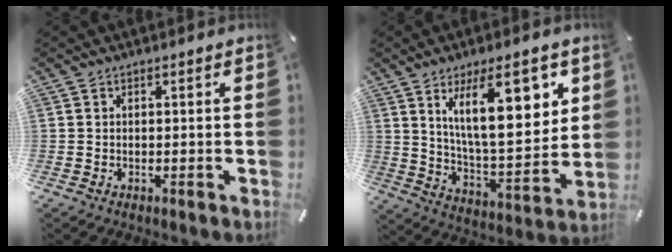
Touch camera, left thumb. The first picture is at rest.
{"total": 19.6, "force": [9.3, 7.7, 15.4], "torque": [-0.246, -0.033, 0.145]}